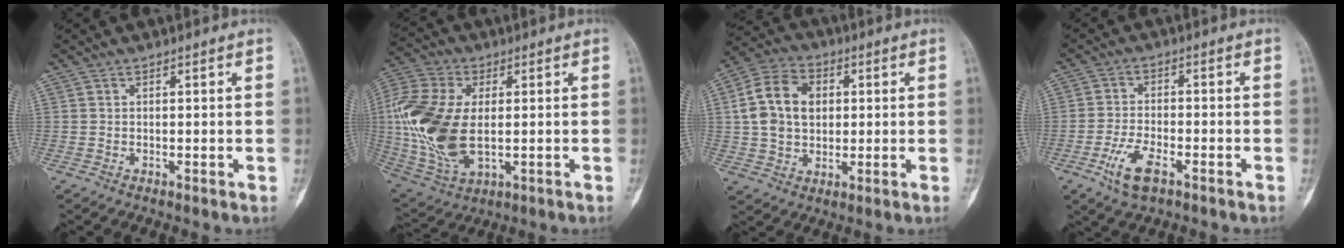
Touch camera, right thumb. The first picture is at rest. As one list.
[{"total": 18.8, "force": [-0.3, 10.7, 15.5], "torque": [-0.349, -0.007, 0.004]}, {"total": 12.1, "force": [1.7, 9.1, 7.8], "torque": [-0.127, 0.014, 0.027]}, {"total": 7.0, "force": [-3.6, 2.8, 5.3], "torque": [-0.103, 0.010, -0.067]}]